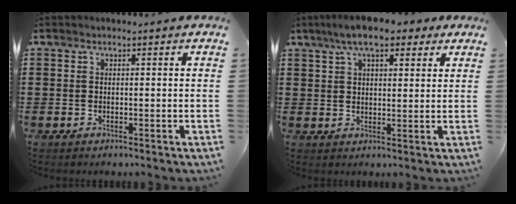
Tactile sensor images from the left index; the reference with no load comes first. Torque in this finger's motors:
{"motor_torque": [1.70, -0.44, 0.83, 0.20]}